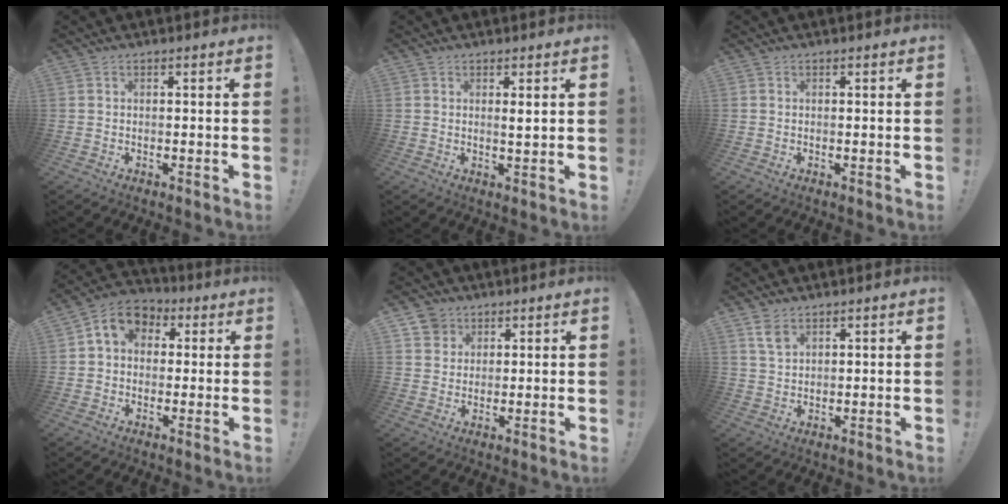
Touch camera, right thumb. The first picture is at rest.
{"total": 1.7, "force": [0.7, 0.0, 1.5], "torque": [-0.019, -0.008, 0.009]}
{"total": 0.0}
{"total": 8.4, "force": [1.9, 6.7, 4.8], "torque": [-0.079, 0.007, 0.042]}
{"total": 5.3, "force": [3.2, 4.2, 0.6], "torque": [-0.010, -0.017, 0.062]}
{"total": 3.9, "force": [2.6, 1.9, 2.1], "torque": [-0.035, -0.013, 0.049]}